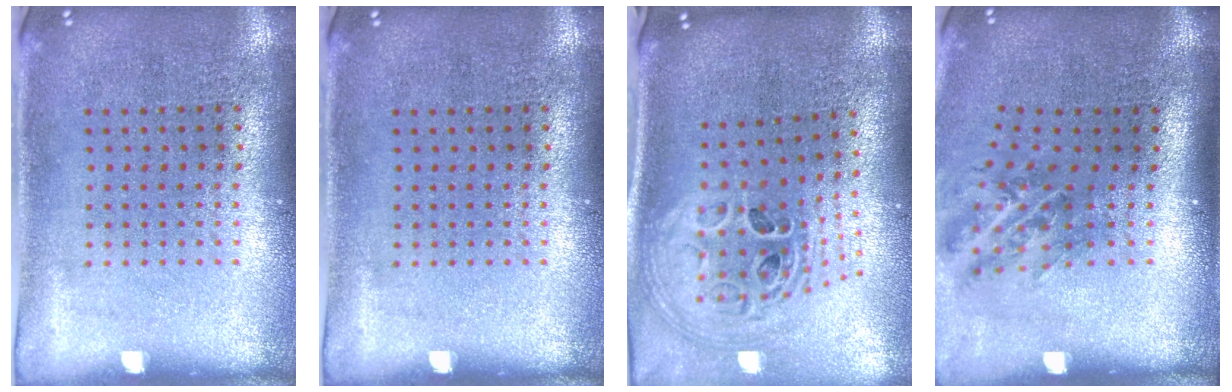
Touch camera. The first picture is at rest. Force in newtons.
{"total": 0.0}
{"total": 2.1, "press": 1.4, "slide": 1.5}
{"total": 1.3, "press": 1.1, "slide": 0.7}